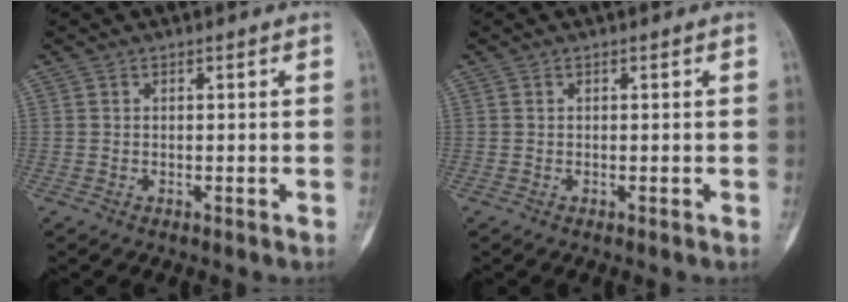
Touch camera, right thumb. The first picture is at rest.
{"total": 0.0}